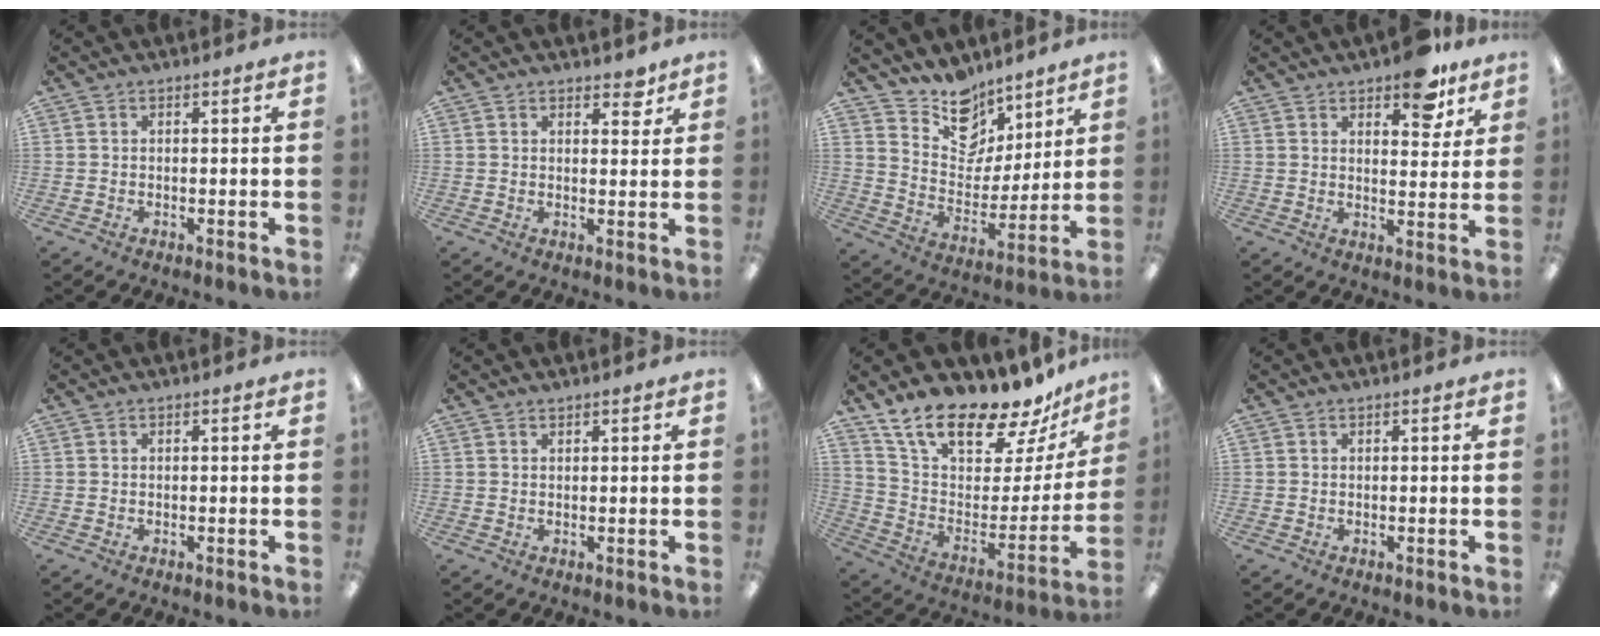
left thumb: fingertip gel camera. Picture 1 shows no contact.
{"total": 3.4, "force": [2.7, 1.5, 1.3], "torque": [0.003, -0.015, 0.042]}
{"total": 12.8, "force": [10.3, 7.1, 2.6], "torque": [-0.047, -0.088, 0.195]}
{"total": 8.6, "force": [6.4, 3.6, 4.5], "torque": [-0.047, -0.031, 0.107]}
{"total": 0.0}
{"total": 0.7, "force": [0.7, 0.2, 0.0], "torque": [-0.001, 0.001, 0.013]}
{"total": 20.1, "force": [17.0, 6.0, 8.7], "torque": [-0.158, -0.134, 0.299]}
{"total": 0.0}